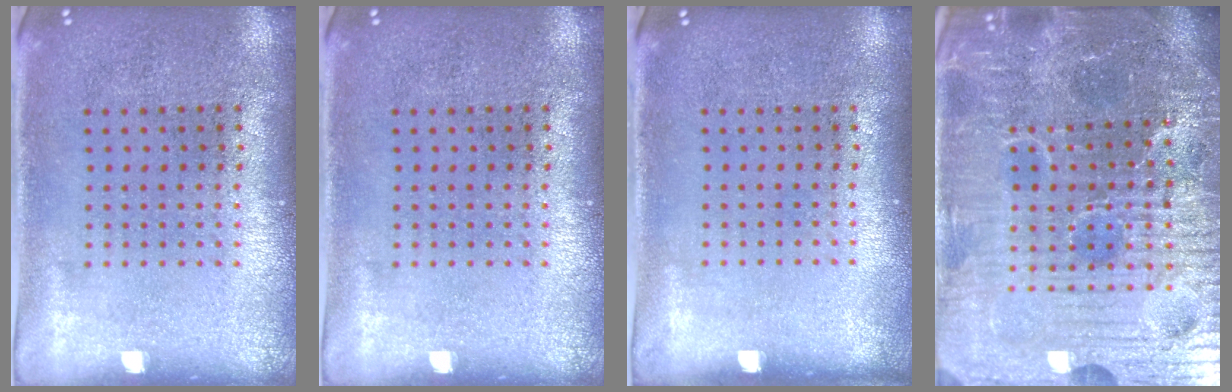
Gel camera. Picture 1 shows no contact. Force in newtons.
{"total": 0.0}
{"total": 0.0}
{"total": 6.6, "press": 6.1, "slide": 2.5}